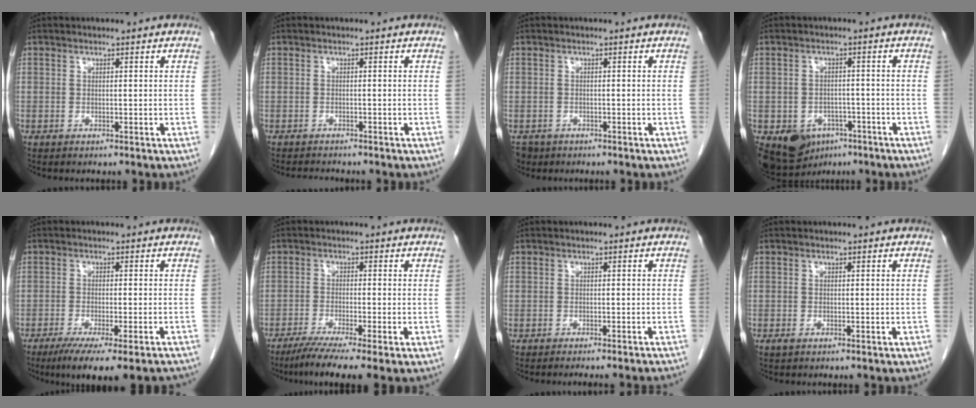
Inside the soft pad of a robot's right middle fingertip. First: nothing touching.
{"total": 2.2, "force": [-2.1, 0.2, 0.6], "torque": [-0.015, -0.009, -0.031]}
{"total": 2.6, "force": [-1.8, 1.8, 0.3], "torque": [-0.008, 0.001, -0.029]}
{"total": 8.9, "force": [-5.0, 6.4, 3.6], "torque": [-0.062, 0.005, -0.065]}
{"total": 13.0, "force": [-10.6, 1.1, 7.3], "torque": [-0.082, -0.025, -0.151]}
{"total": 7.5, "force": [-5.3, -0.6, 5.3], "torque": [-0.087, -0.023, -0.087]}
{"total": 7.0, "force": [-6.4, -0.7, 2.7], "torque": [-0.016, -0.020, -0.078]}
{"total": 0.7, "force": [-0.5, 0.2, 0.4], "torque": [-0.011, -0.001, -0.007]}